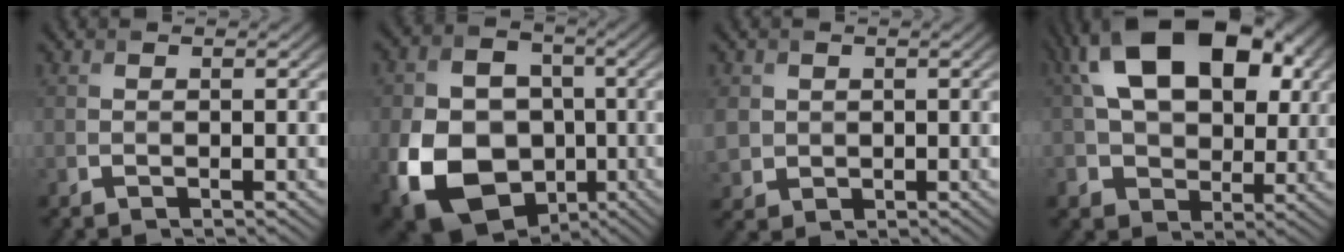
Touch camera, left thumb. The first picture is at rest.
{"total": 15.4, "force": [-4.5, 11.7, 8.9], "torque": [-0.203, -0.046, -0.079]}
{"total": 3.4, "force": [0.5, 3.2, 1.2], "torque": [-0.049, -0.006, 0.011]}
{"total": 16.5, "force": [4.4, 10.8, 11.7], "torque": [-0.213, 0.015, 0.078]}